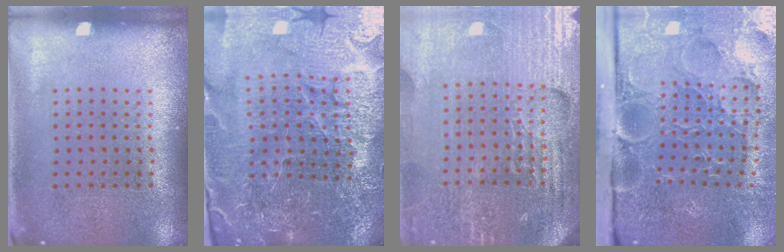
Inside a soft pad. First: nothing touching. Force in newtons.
{"total": 4.9, "press": 4.7, "slide": 1.4}
{"total": 4.9, "press": 4.6, "slide": 1.8}
{"total": 4.9, "press": 4.1, "slide": 2.7}